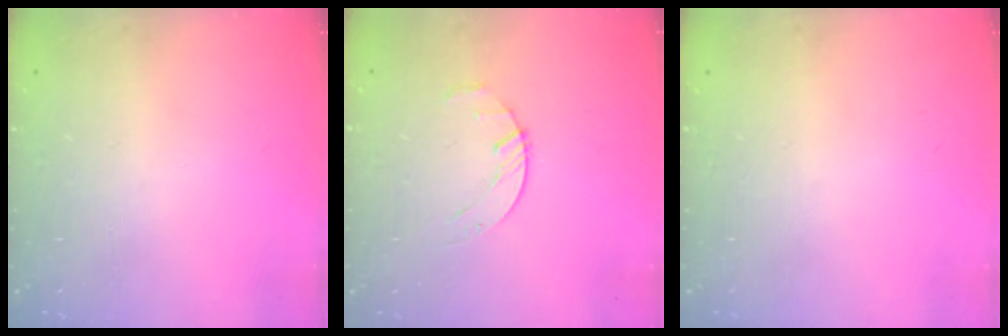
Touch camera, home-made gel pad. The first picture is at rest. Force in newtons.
{"total": 2.2, "press": 2.2, "slide": 0.4}
{"total": 0.0}